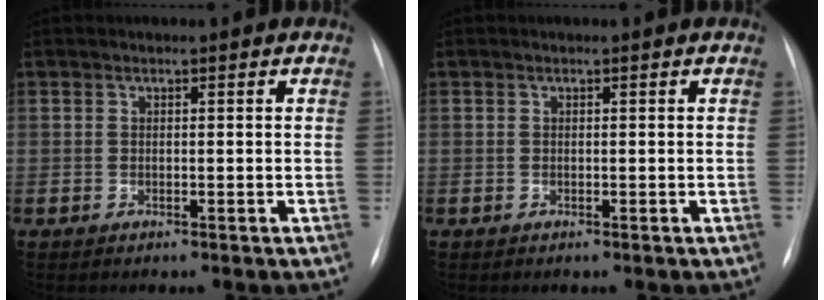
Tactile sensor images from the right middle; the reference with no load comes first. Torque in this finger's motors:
{"motor_torque": [0.00, 0.00, 0.01, 0.00]}